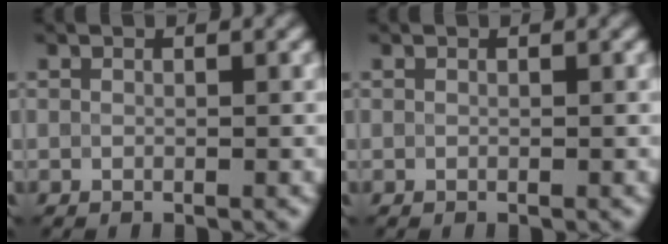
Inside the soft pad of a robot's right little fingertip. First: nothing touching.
{"total": 0.0}